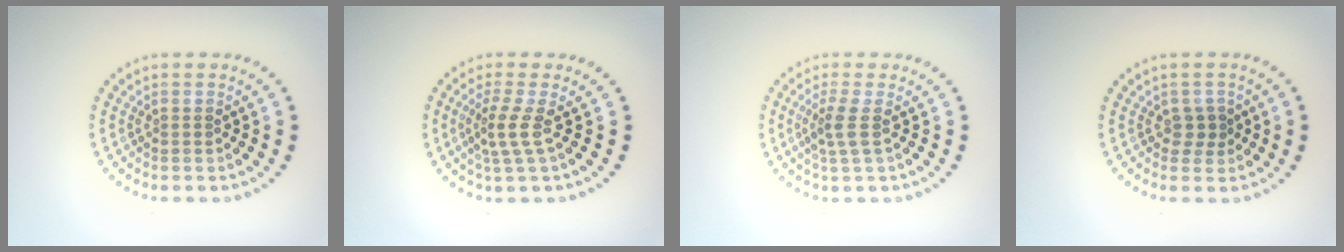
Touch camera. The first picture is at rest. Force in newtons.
{"total": 2.3, "press": 1.5, "slide": 1.7}
{"total": 2.0, "press": 1.5, "slide": 1.3}
{"total": 1.5, "press": 1.3, "slide": 0.7}